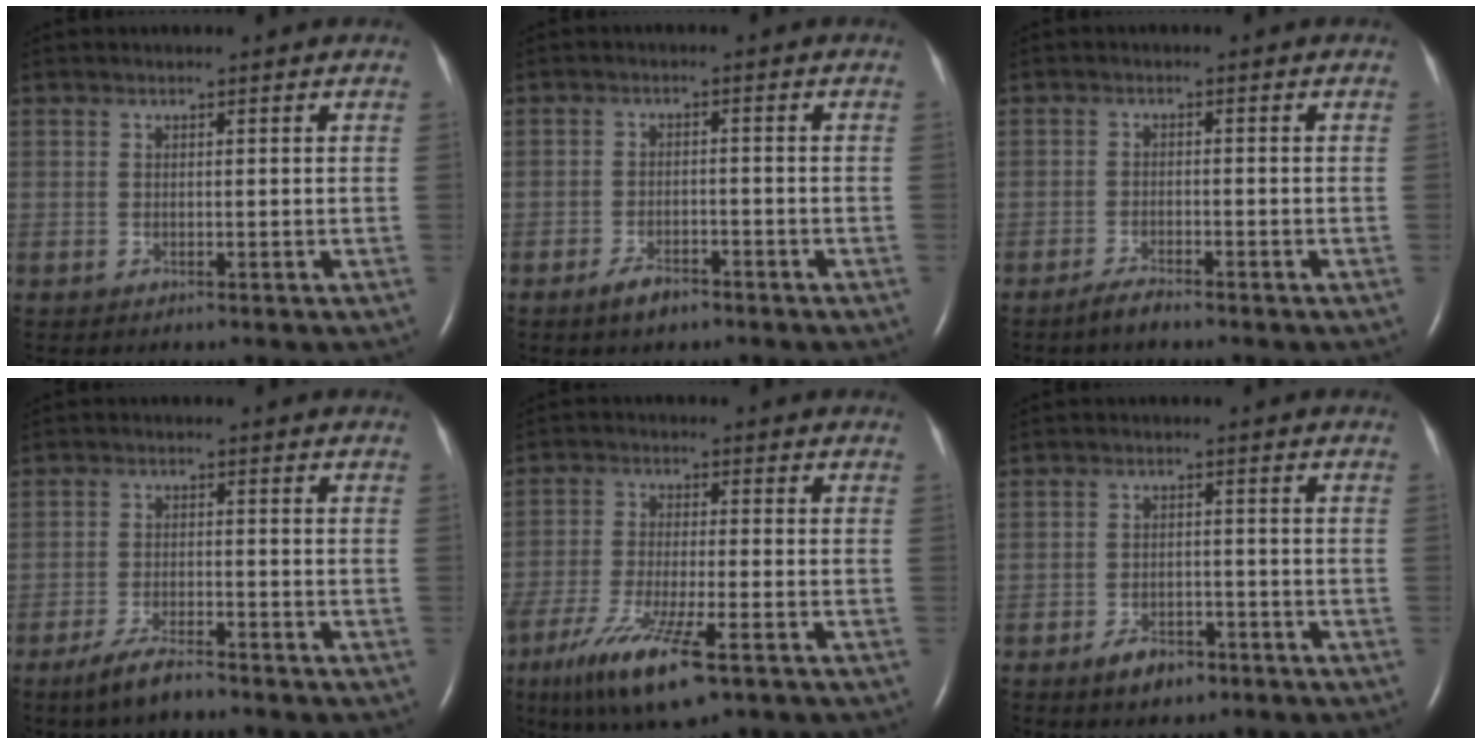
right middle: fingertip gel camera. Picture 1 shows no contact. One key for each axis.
{"total": 3.3, "fx": -2.5, "fy": 1.2, "fz": 1.9, "tx": -0.043, "ty": -0.002, "tz": -0.039}
{"total": 2.2, "fx": -2.0, "fy": 0.1, "fz": 1.0, "tx": -0.031, "ty": -0.007, "tz": -0.037}
{"total": 4.8, "fx": -3.8, "fy": 0.7, "fz": 2.8, "tx": -0.067, "ty": -0.009, "tz": -0.072}
{"total": 11.4, "fx": -6.3, "fy": 1.8, "fz": 9.3, "tx": -0.182, "ty": -0.031, "tz": -0.109}
{"total": 4.4, "fx": -2.9, "fy": 2.2, "fz": 2.3, "tx": -0.046, "ty": 0.000, "tz": -0.042}